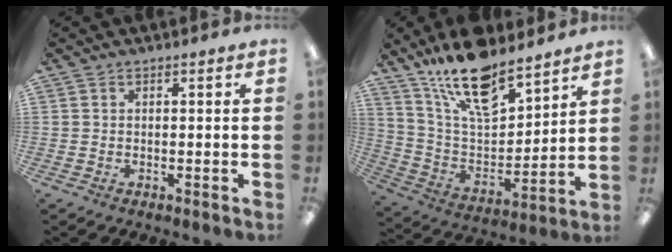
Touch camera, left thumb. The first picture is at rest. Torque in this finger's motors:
{"motor_torque": [2.36, 1.13, 1.37, -1.39, 0.14]}